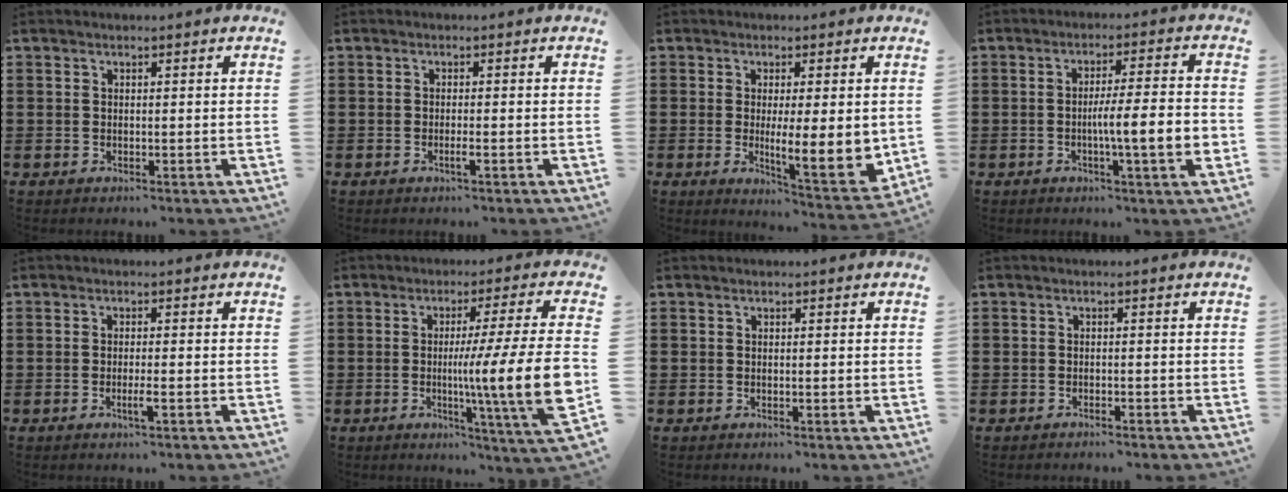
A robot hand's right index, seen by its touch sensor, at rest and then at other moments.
{"total": 1.4, "force": [-0.7, 0.0, 1.2], "torque": [-0.028, -0.007, -0.015]}
{"total": 8.2, "force": [0.0, 2.1, 8.0], "torque": [-0.108, -0.023, 0.004]}
{"total": 8.1, "force": [-1.7, 0.6, 7.9], "torque": [-0.132, -0.005, -0.030]}
{"total": 2.0, "force": [-0.9, 0.0, 1.8], "torque": [-0.029, -0.002, -0.018]}
{"total": 14.0, "force": [-1.2, -0.2, 13.9], "torque": [-0.230, -0.024, -0.031]}
{"total": 0.0}
{"total": 0.9, "force": [-0.8, 0.0, 0.2], "torque": [-0.006, -0.001, -0.017]}